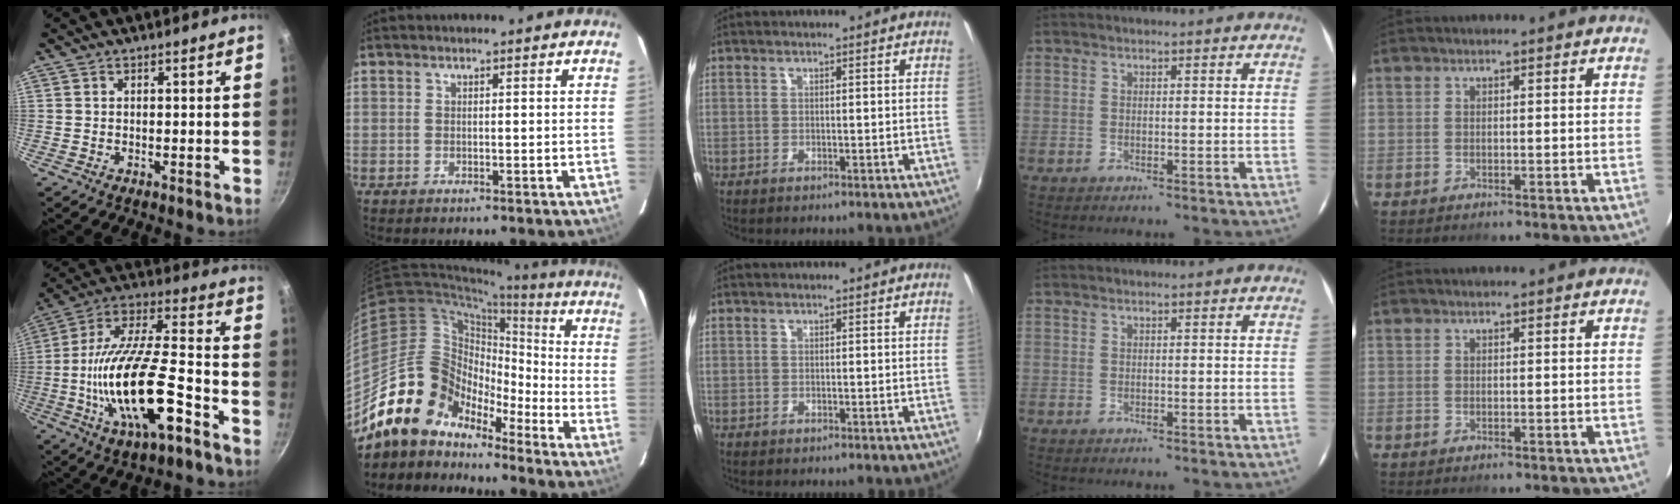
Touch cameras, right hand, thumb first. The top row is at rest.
{"thumb": {"total": 22.3, "force": [-7.9, 7.4, 19.5], "torque": [-0.348, 0.031, -0.148]}, "index": {"total": 16.3, "force": [-12.6, 9.3, 4.4], "torque": [-0.092, 0.039, -0.236]}}